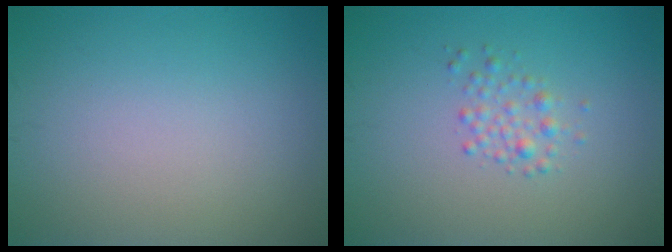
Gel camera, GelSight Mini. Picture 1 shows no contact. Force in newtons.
{"total": 1.6, "press": 1.6, "slide": 0.0}